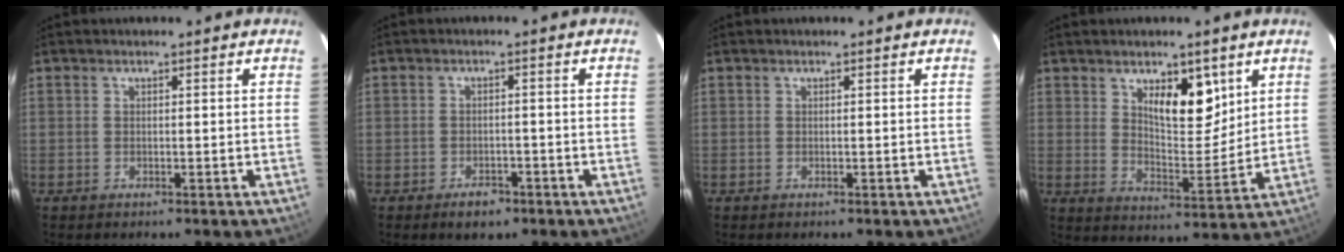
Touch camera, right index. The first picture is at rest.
{"total": 3.2, "force": [-2.2, 1.7, 1.6], "torque": [-0.024, 0.002, -0.026]}
{"total": 0.0}
{"total": 8.7, "force": [4.5, 3.4, 6.6], "torque": [-0.103, -0.008, 0.079]}